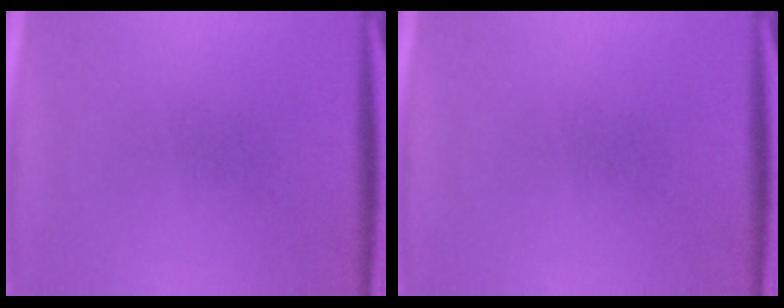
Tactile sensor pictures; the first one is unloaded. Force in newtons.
{"total": 0.0}